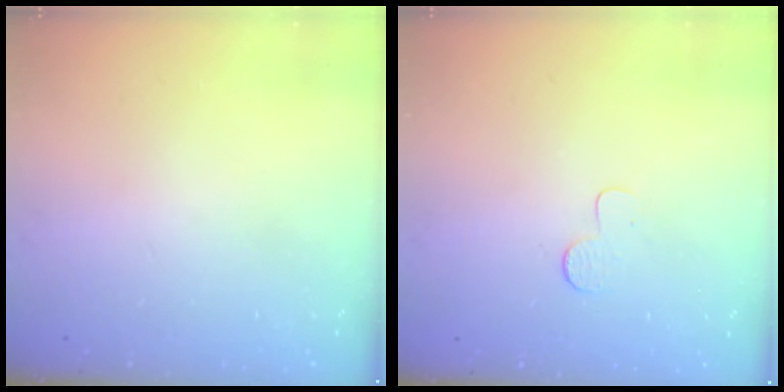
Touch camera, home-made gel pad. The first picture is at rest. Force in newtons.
{"total": 4.9, "press": 4.8, "slide": 0.5}